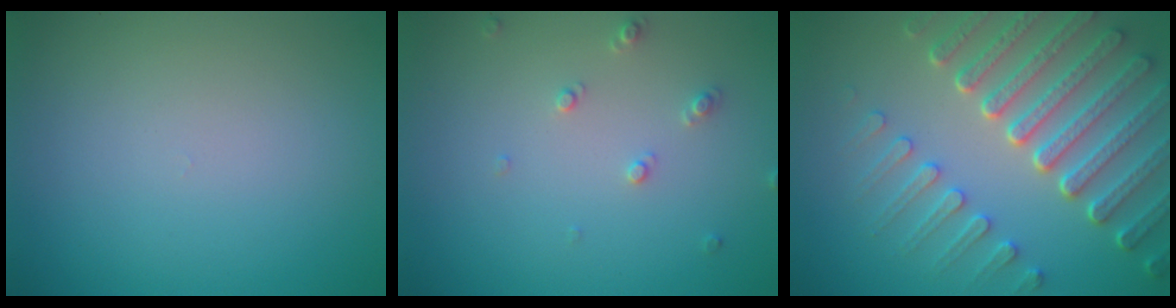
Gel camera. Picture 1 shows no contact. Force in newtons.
{"total": 1.3, "press": 1.2, "slide": 0.3}
{"total": 7.8, "press": 6.0, "slide": 5.0}